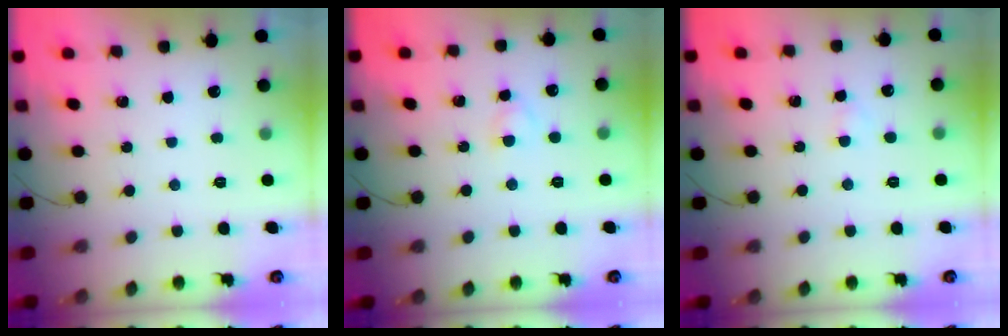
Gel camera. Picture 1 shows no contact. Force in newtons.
{"total": 2.5, "press": 2.3, "slide": 1.1}
{"total": 1.3, "press": 1.1, "slide": 0.7}